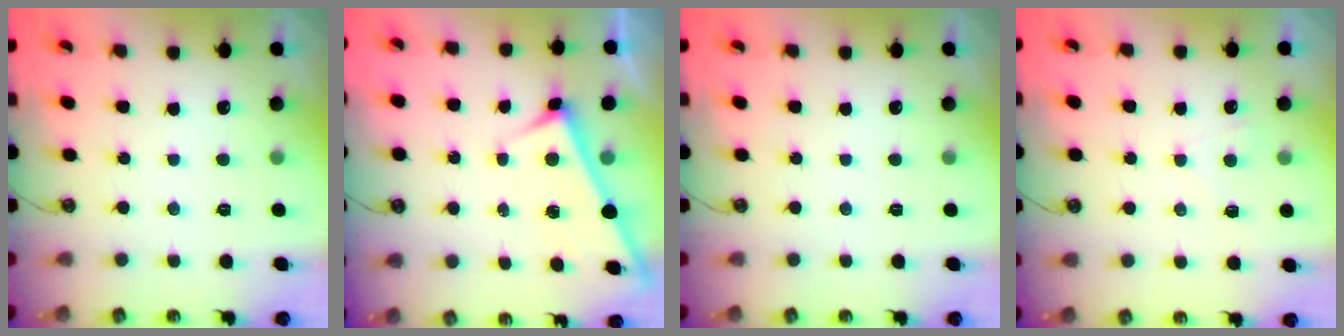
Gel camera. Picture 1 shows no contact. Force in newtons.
{"total": 3.4, "press": 3.4, "slide": 0.4}
{"total": 0.0}
{"total": 0.6, "press": 0.3, "slide": 0.6}